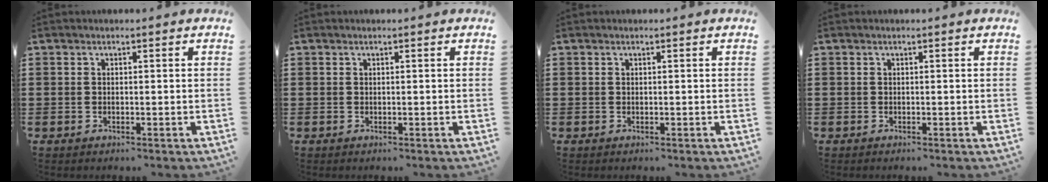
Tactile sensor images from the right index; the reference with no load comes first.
{"total": 0.0}
{"total": 0.0}
{"total": 0.0}